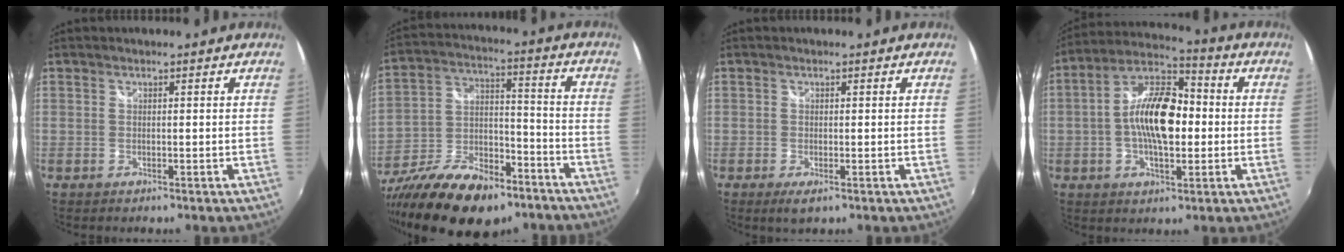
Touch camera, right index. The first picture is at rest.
{"total": 22.2, "force": [-14.1, 11.1, 13.1], "torque": [-0.266, -0.011, -0.228]}
{"total": 2.2, "force": [-1.0, 0.8, 1.8], "torque": [-0.036, -0.011, -0.013]}
{"total": 14.6, "force": [-1.4, 7.2, 12.6], "torque": [-0.234, 0.018, -0.033]}